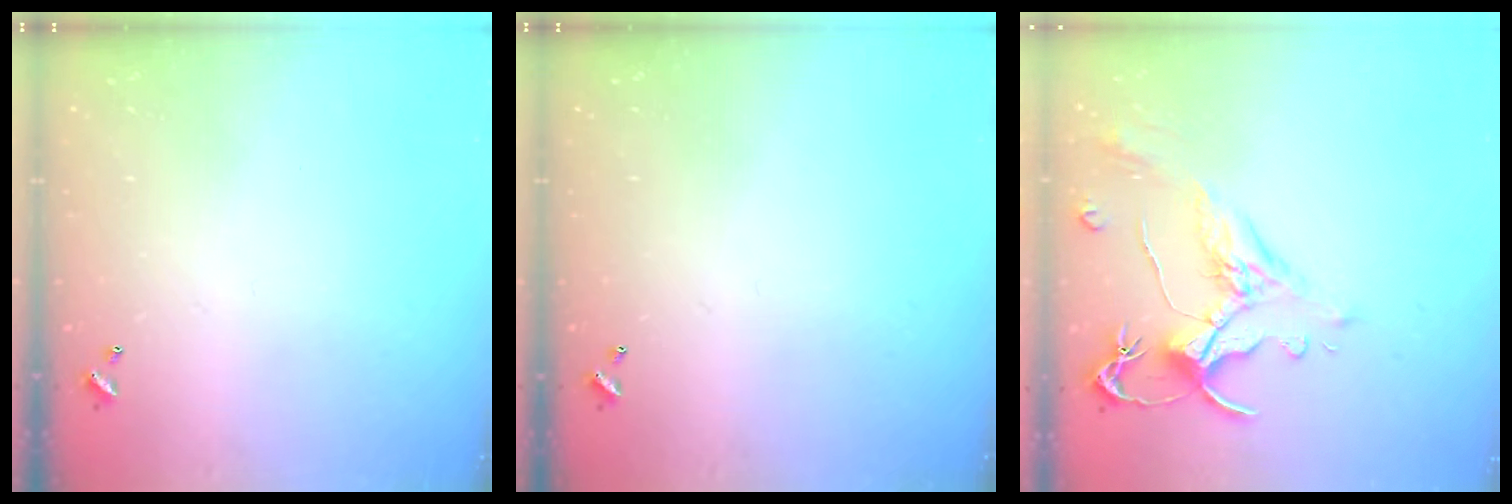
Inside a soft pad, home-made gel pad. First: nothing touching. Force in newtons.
{"total": 0.0}
{"total": 1.6, "press": 1.1, "slide": 1.2}